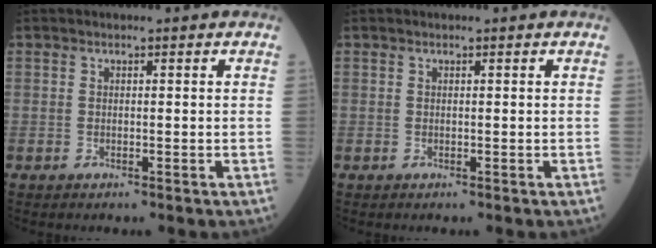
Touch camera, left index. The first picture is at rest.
{"total": 0.0}